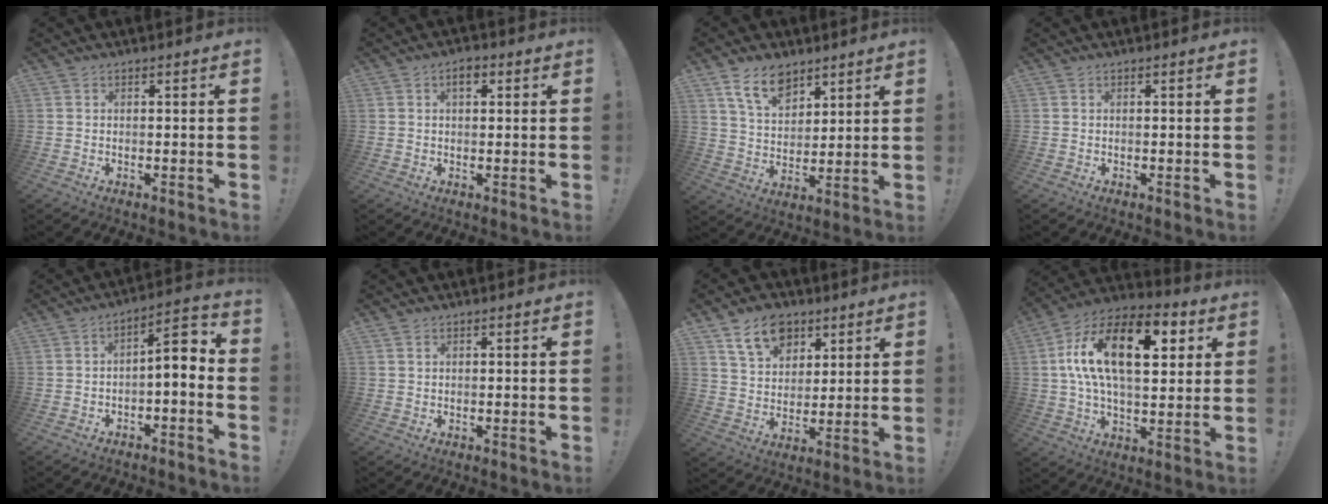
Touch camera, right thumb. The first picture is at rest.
{"total": 3.2, "force": [1.2, 1.6, 2.5], "torque": [-0.031, -0.001, 0.016]}
{"total": 11.5, "force": [7.8, 6.3, 5.5], "torque": [-0.097, -0.040, 0.150]}
{"total": 0.0}
{"total": 5.7, "force": [-1.3, 1.4, 5.3], "torque": [-0.072, -0.006, -0.030]}
{"total": 1.0, "force": [0.7, 0.5, 0.5], "torque": [-0.007, -0.001, 0.012]}
{"total": 12.7, "force": [7.2, 8.8, 5.8], "torque": [-0.087, -0.031, 0.138]}
{"total": 22.0, "force": [6.2, 11.0, 18.0], "torque": [-0.315, -0.014, 0.095]}